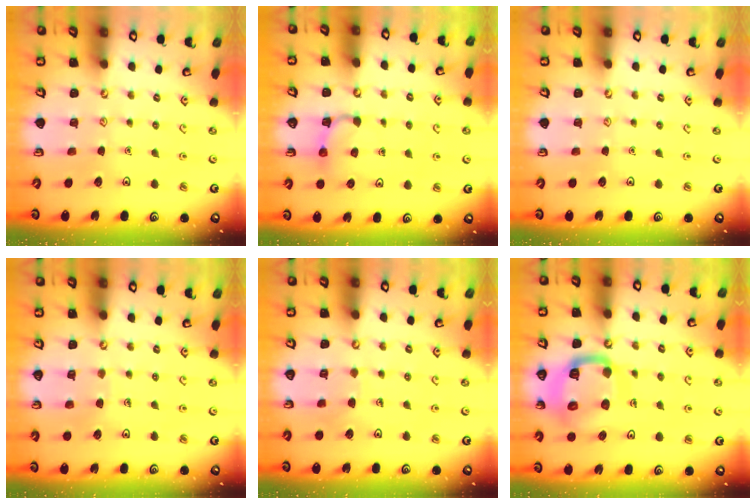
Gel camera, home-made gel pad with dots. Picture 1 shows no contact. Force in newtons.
{"total": 3.0, "press": 2.9, "slide": 0.7}
{"total": 0.0}
{"total": 4.6, "press": 4.6, "slide": 0.4}
{"total": 5.1, "press": 5.1, "slide": 0.5}
{"total": 16.4, "press": 16.3, "slide": 1.8}